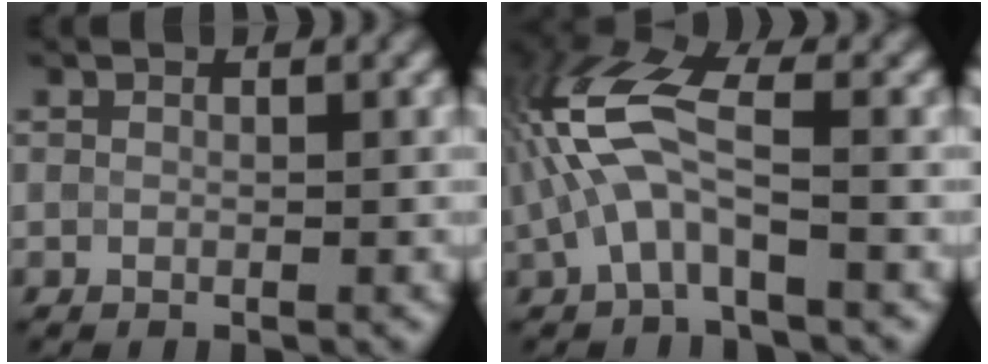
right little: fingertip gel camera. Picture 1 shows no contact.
{"total": 7.0, "force": [-0.5, 3.0, 6.3], "torque": [-0.152, 0.024, -0.019]}